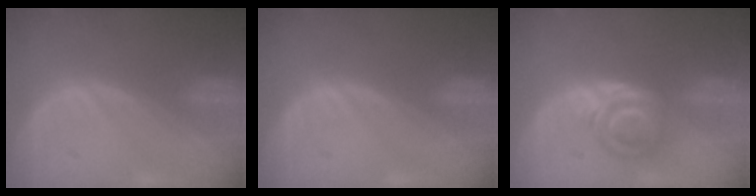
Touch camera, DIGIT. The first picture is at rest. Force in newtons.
{"total": 0.0}
{"total": 5.6, "press": 5.3, "slide": 1.9}